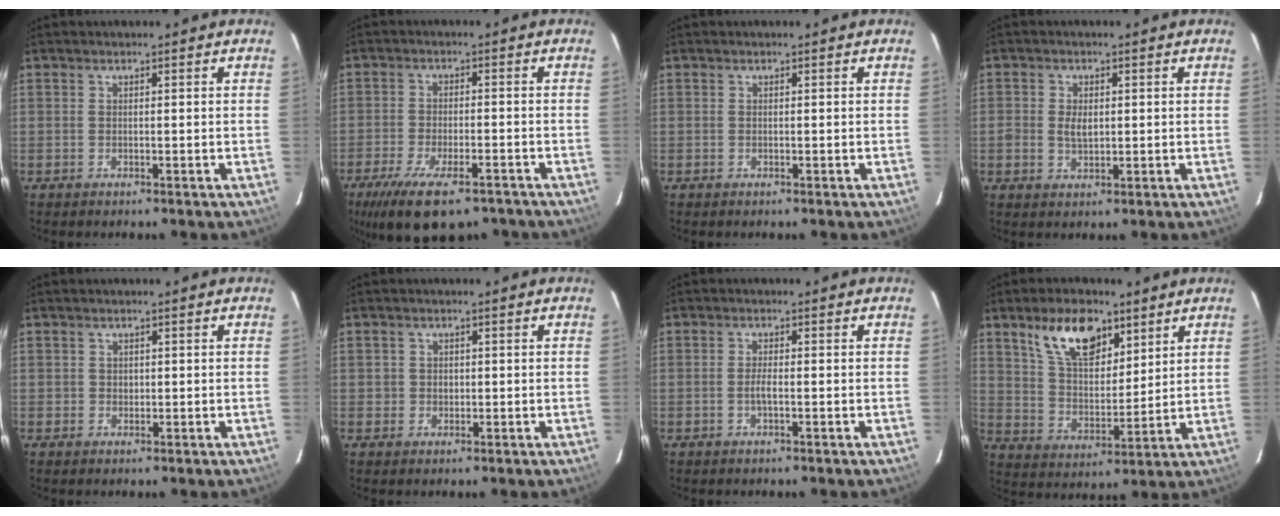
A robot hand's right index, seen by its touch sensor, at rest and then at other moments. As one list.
[{"total": 14.6, "force": [-10.2, 5.3, 9.0], "torque": [-0.189, -0.038, -0.162]}, {"total": 0.0}, {"total": 3.6, "force": [0.0, 2.4, 2.7], "torque": [-0.051, 0.001, 0.000]}, {"total": 1.2, "force": [0.1, 1.1, 0.2], "torque": [0.001, 0.001, 0.001]}, {"total": 2.0, "force": [-0.2, 1.9, 0.4], "torque": [-0.005, 0.002, -0.003]}, {"total": 1.7, "force": [-0.6, 0.3, 1.6], "torque": [-0.032, -0.001, -0.011]}, {"total": 13.0, "force": [7.8, 6.4, 8.2], "torque": [-0.140, 0.011, 0.148]}]